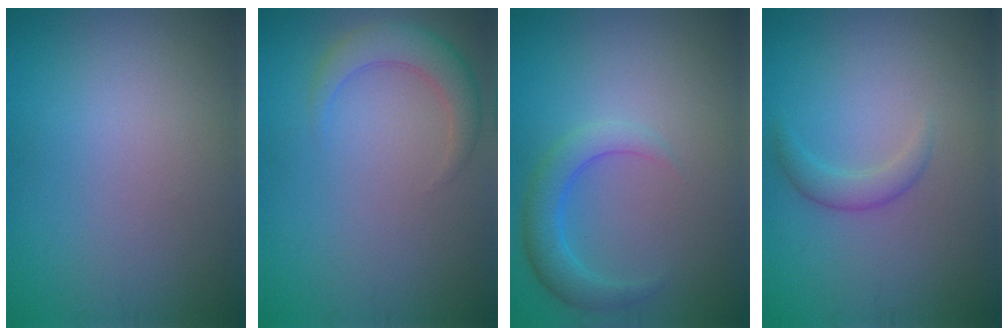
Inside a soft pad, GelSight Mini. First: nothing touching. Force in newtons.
{"total": 3.0, "press": 3.0, "slide": 0.3}
{"total": 2.9, "press": 2.9, "slide": 0.1}
{"total": 1.6, "press": 1.6, "slide": 0.1}